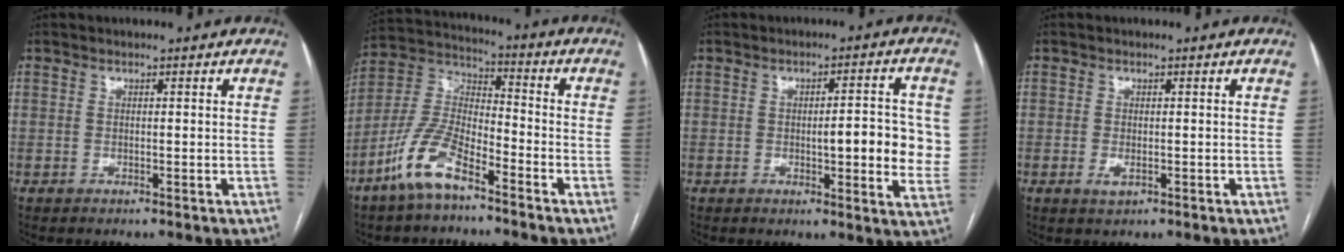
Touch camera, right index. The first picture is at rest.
{"total": 10.8, "force": [-7.2, 3.3, 7.4], "torque": [-0.170, 0.000, -0.146]}
{"total": 9.0, "force": [-0.1, 1.9, 8.8], "torque": [-0.106, 0.008, -0.003]}
{"total": 1.5, "force": [-0.6, 0.7, 1.2], "torque": [-0.020, -0.003, -0.008]}